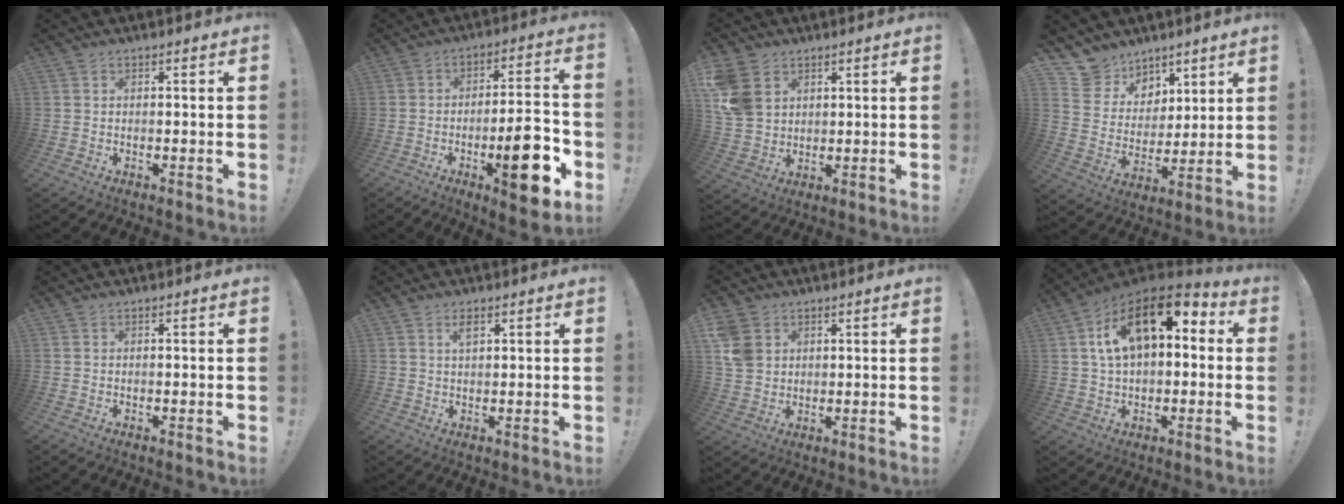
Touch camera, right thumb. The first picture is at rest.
{"total": 16.3, "force": [-5.8, 4.8, 14.4], "torque": [-0.180, 0.019, -0.086]}
{"total": 10.6, "force": [4.5, 8.0, 5.2], "torque": [-0.116, -0.011, 0.094]}
{"total": 11.1, "force": [8.0, 7.7, 1.0], "torque": [-0.026, -0.067, 0.160]}
{"total": 0.0}
{"total": 2.4, "force": [1.4, 0.8, 1.8], "torque": [-0.022, -0.006, 0.022]}
{"total": 7.6, "force": [2.8, 6.2, 3.4], "torque": [-0.072, -0.002, 0.059]}
{"total": 16.9, "force": [5.4, 9.4, 12.9], "torque": [-0.206, -0.010, 0.093]}